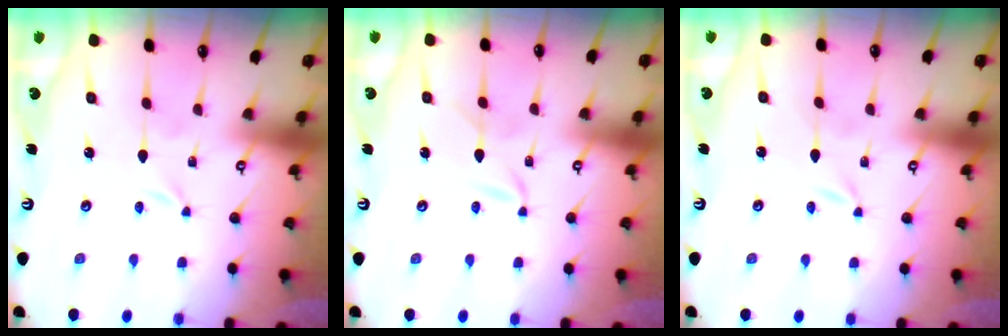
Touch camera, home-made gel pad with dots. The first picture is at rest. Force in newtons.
{"total": 3.1, "press": 3.1, "slide": 0.4}
{"total": 0.0}